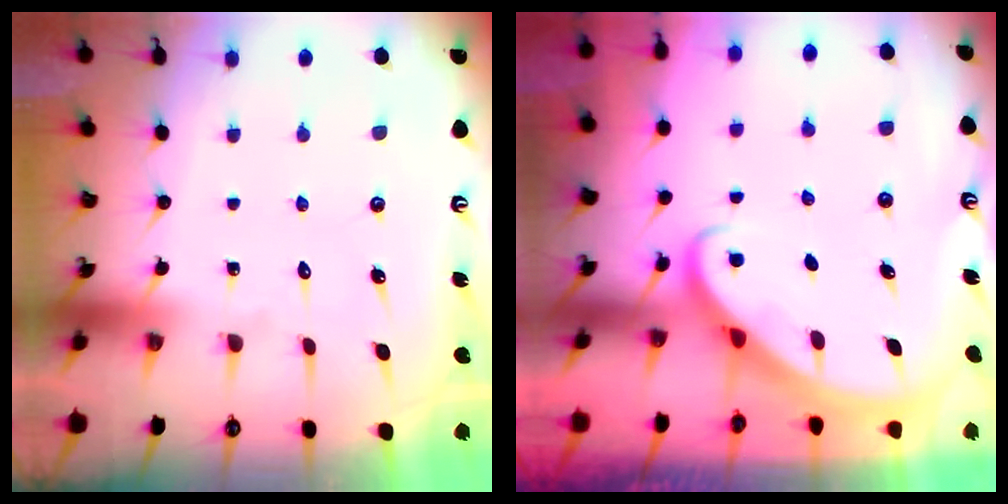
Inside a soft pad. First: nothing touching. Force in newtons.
{"total": 2.7, "press": 2.7, "slide": 0.2}